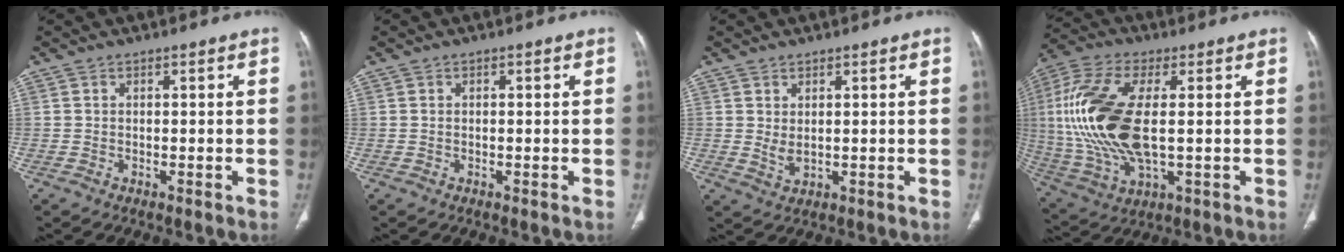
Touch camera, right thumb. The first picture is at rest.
{"total": 0.0}
{"total": 2.4, "force": [0.6, 1.2, 2.0], "torque": [-0.037, -0.010, 0.019]}
{"total": 20.2, "force": [1.2, 9.1, 18.0], "torque": [-0.405, -0.004, 0.027]}